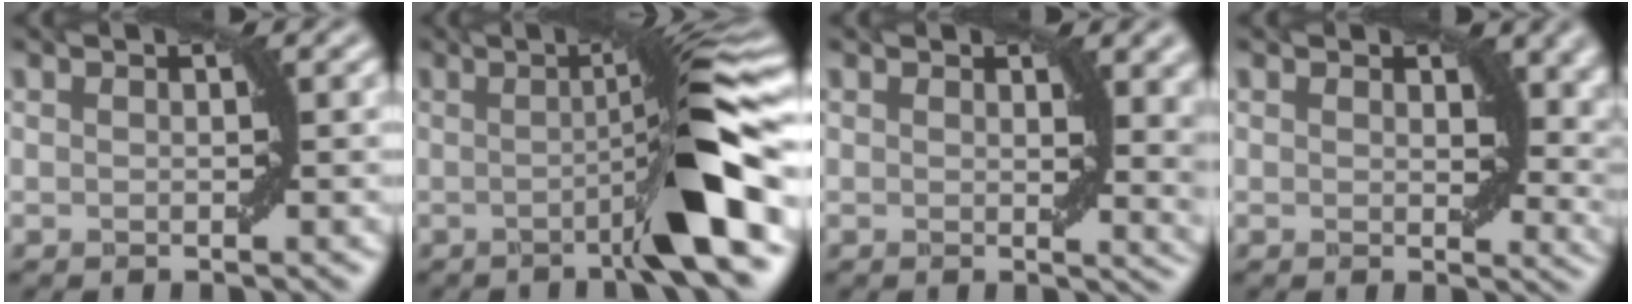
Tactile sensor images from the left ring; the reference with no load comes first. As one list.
[{"total": 8.0, "force": [-1.3, 0.8, 7.9], "torque": [-0.103, 0.010, -0.030]}, {"total": 4.6, "force": [1.7, 1.9, 3.8], "torque": [-0.039, -0.011, 0.033]}, {"total": 4.8, "force": [1.7, 2.9, 3.4], "torque": [-0.034, -0.011, 0.025]}]